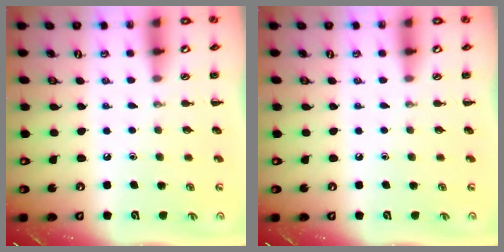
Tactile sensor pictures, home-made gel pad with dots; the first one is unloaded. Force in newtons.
{"total": 0.0}